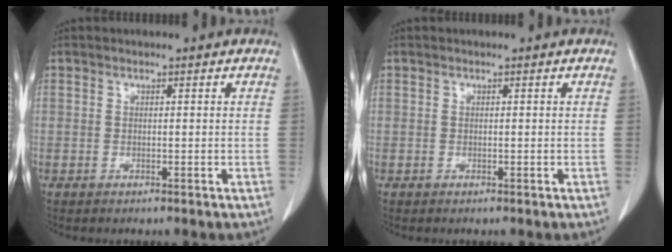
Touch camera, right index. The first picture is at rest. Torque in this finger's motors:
{"motor_torque": [0.00, 0.00, 0.02, 0.00]}